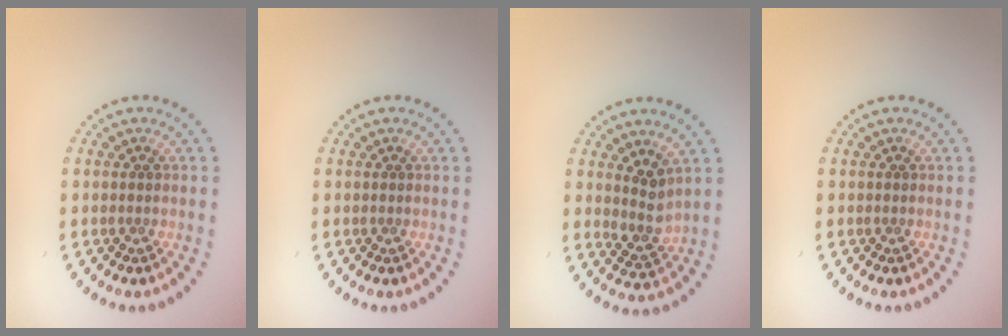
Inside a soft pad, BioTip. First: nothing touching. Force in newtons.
{"total": 0.0}
{"total": 2.5, "press": 2.0, "slide": 1.6}
{"total": 0.0}